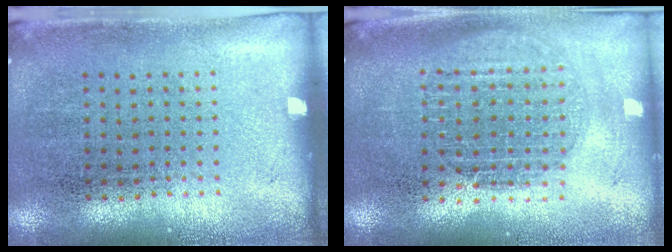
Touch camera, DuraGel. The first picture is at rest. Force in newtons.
{"total": 1.6, "press": 1.4, "slide": 0.8}